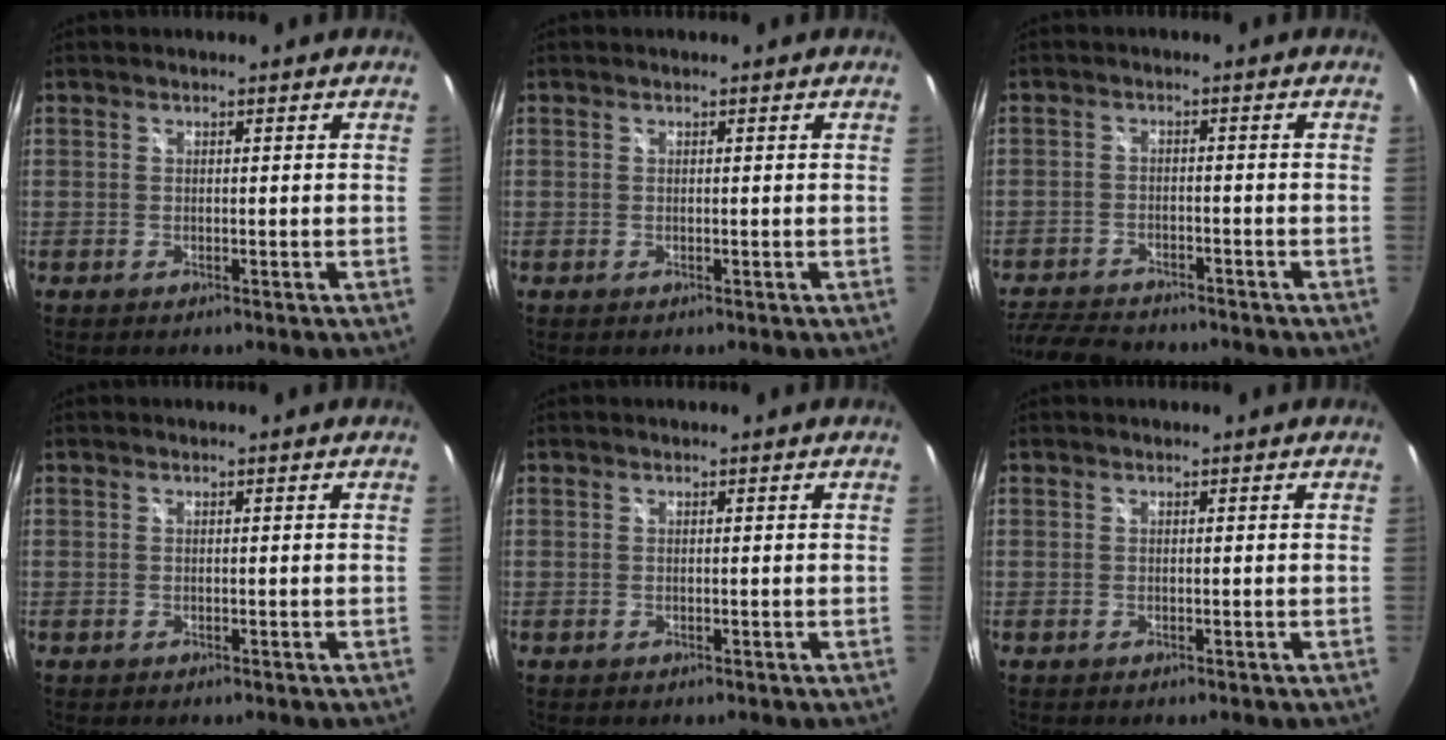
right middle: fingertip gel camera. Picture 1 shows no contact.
{"total": 0.0}
{"total": 10.5, "force": [-9.3, 3.3, 3.6], "torque": [-0.102, -0.012, -0.155]}
{"total": 0.0}
{"total": 0.0}
{"total": 0.0}